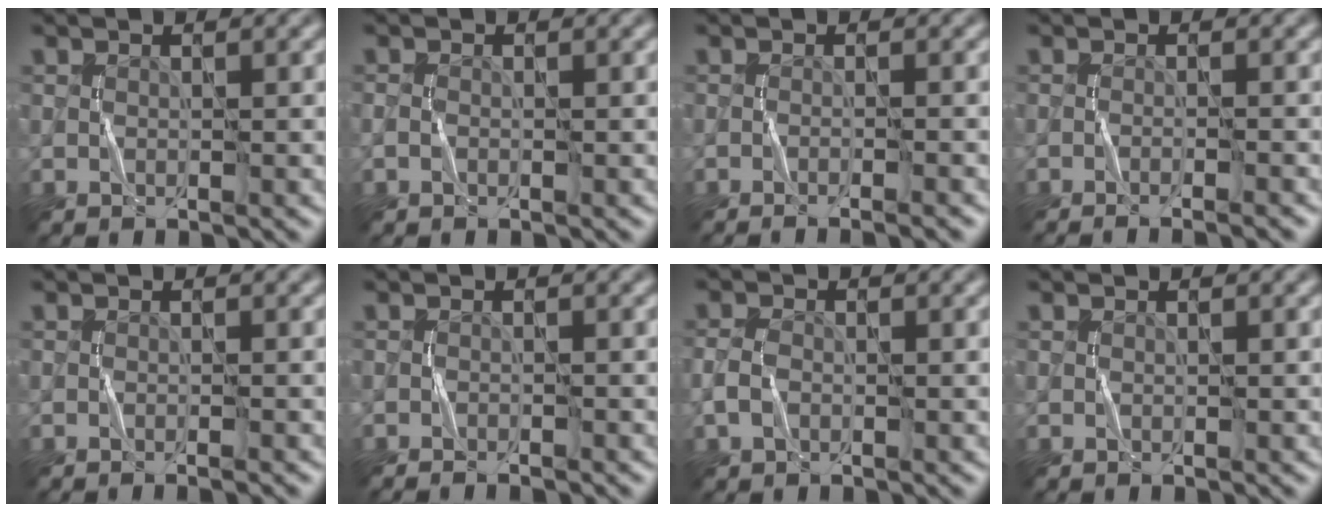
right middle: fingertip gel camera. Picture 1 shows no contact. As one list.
[{"total": 0.5, "force": [-0.3, 0.3, 0.3], "torque": [-0.009, 0.001, -0.006]}, {"total": 2.9, "force": [-1.9, 0.7, 2.2], "torque": [-0.016, 0.009, -0.033]}, {"total": 3.3, "force": [-2.2, 0.7, 2.3], "torque": [-0.020, 0.010, -0.034]}, {"total": 1.3, "force": [-0.8, 0.3, 1.0], "torque": [-0.007, -0.001, -0.019]}, {"total": 1.8, "force": [-1.6, 0.2, 0.6], "torque": [-0.017, 0.000, -0.027]}, {"total": 1.8, "force": [-0.6, 1.2, 1.1], "torque": [-0.025, 0.004, -0.017]}, {"total": 0.0}]